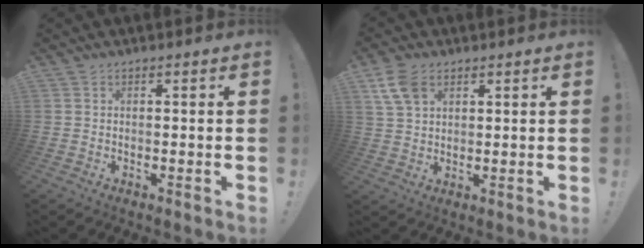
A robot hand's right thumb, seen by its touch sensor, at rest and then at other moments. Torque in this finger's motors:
{"motor_torque": [-0.12, 0.12, 0.17, -0.11, 0.08]}